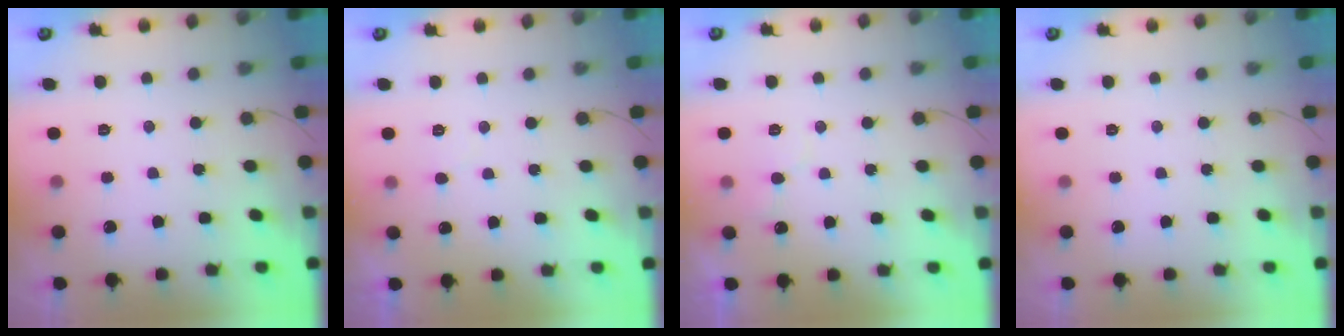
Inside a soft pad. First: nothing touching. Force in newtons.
{"total": 4.0, "press": 4.0, "slide": 0.5}
{"total": 5.4, "press": 5.4, "slide": 0.4}
{"total": 0.0}